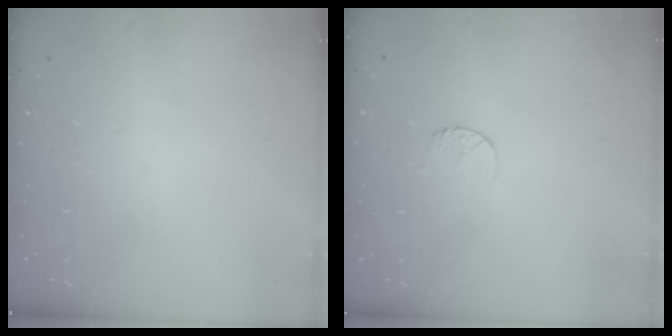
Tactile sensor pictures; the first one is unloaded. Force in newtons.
{"total": 3.7, "press": 3.7, "slide": 0.3}